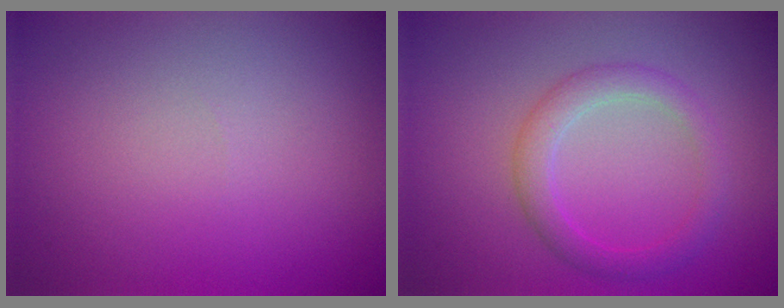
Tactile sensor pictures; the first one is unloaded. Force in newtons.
{"total": 2.7, "press": 2.7, "slide": 0.1}